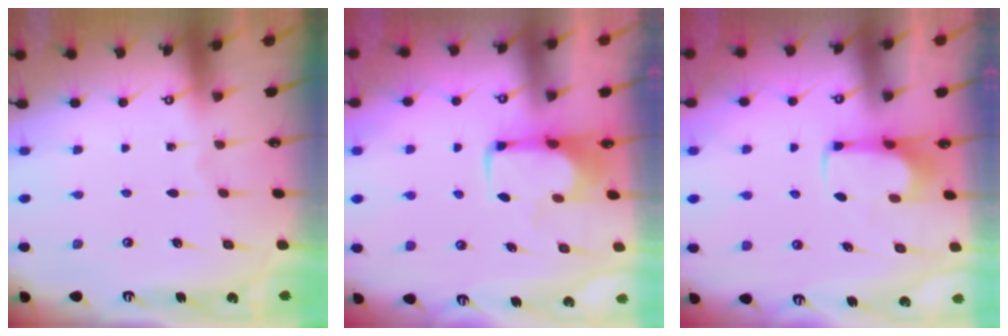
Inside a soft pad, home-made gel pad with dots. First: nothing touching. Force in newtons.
{"total": 1.7, "press": 1.6, "slide": 0.4}
{"total": 2.0, "press": 2.0, "slide": 0.2}